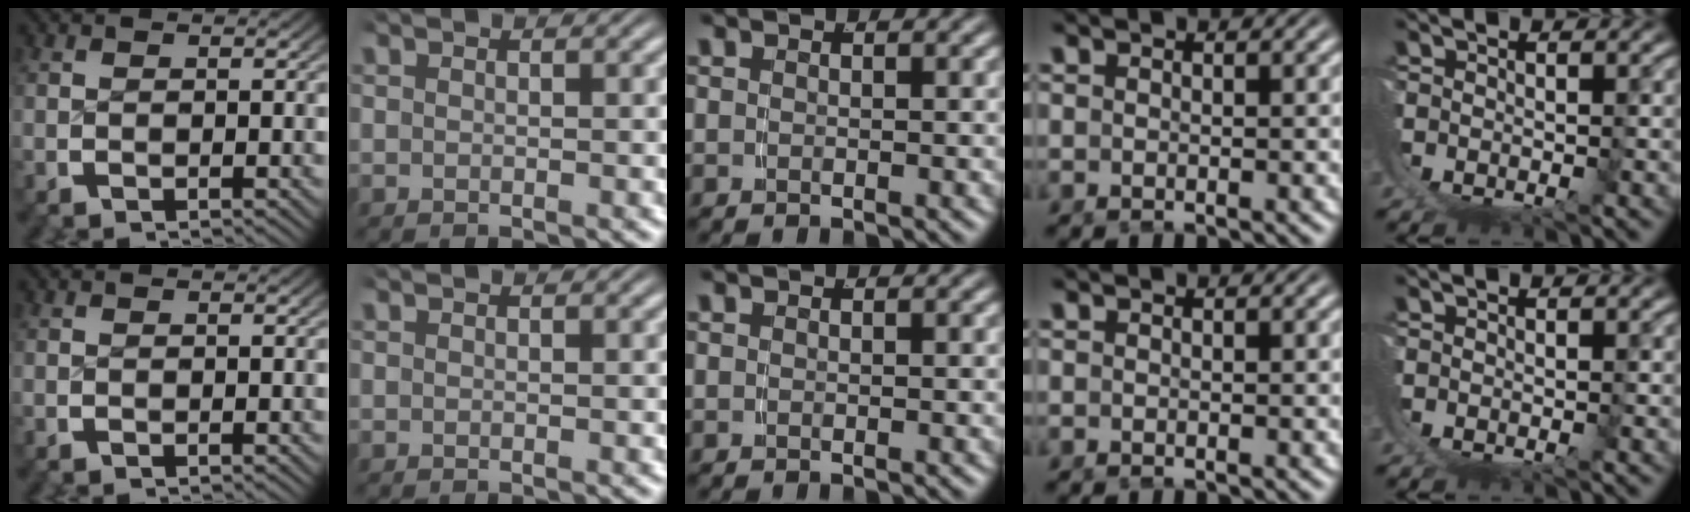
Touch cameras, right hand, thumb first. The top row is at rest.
{}